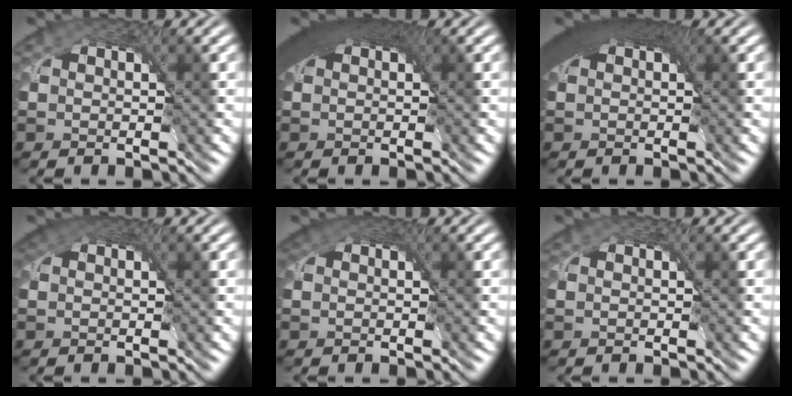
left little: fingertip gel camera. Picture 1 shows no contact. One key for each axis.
{"total": 7.3, "fx": 2.8, "fy": 3.6, "fz": 5.7, "tx": -0.090, "ty": 0.016, "tz": 0.030}
{"total": 7.4, "fx": 2.9, "fy": 3.7, "fz": 5.8, "tx": -0.091, "ty": 0.016, "tz": 0.031}
{"total": 2.4, "fx": 1.3, "fy": 1.5, "fz": 1.3, "tx": -0.026, "ty": 0.005, "tz": 0.014}
{"total": 2.0, "fx": 1.0, "fy": 1.3, "fz": 1.1, "tx": -0.021, "ty": 0.004, "tz": 0.011}
{"total": 0.0}